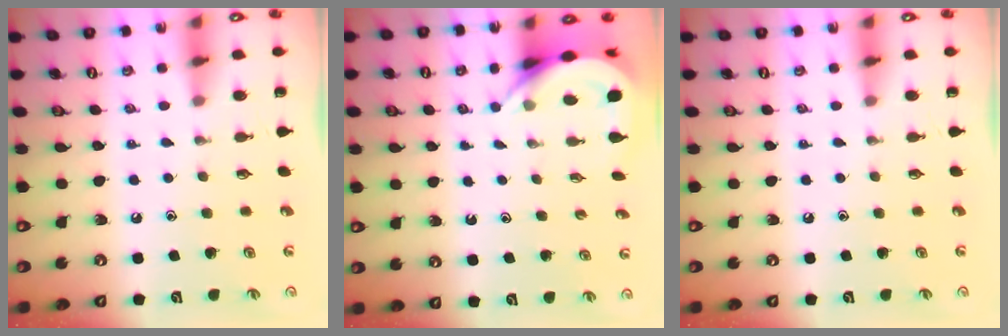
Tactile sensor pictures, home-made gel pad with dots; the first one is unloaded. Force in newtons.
{"total": 5.0, "press": 5.0, "slide": 0.3}
{"total": 0.0}